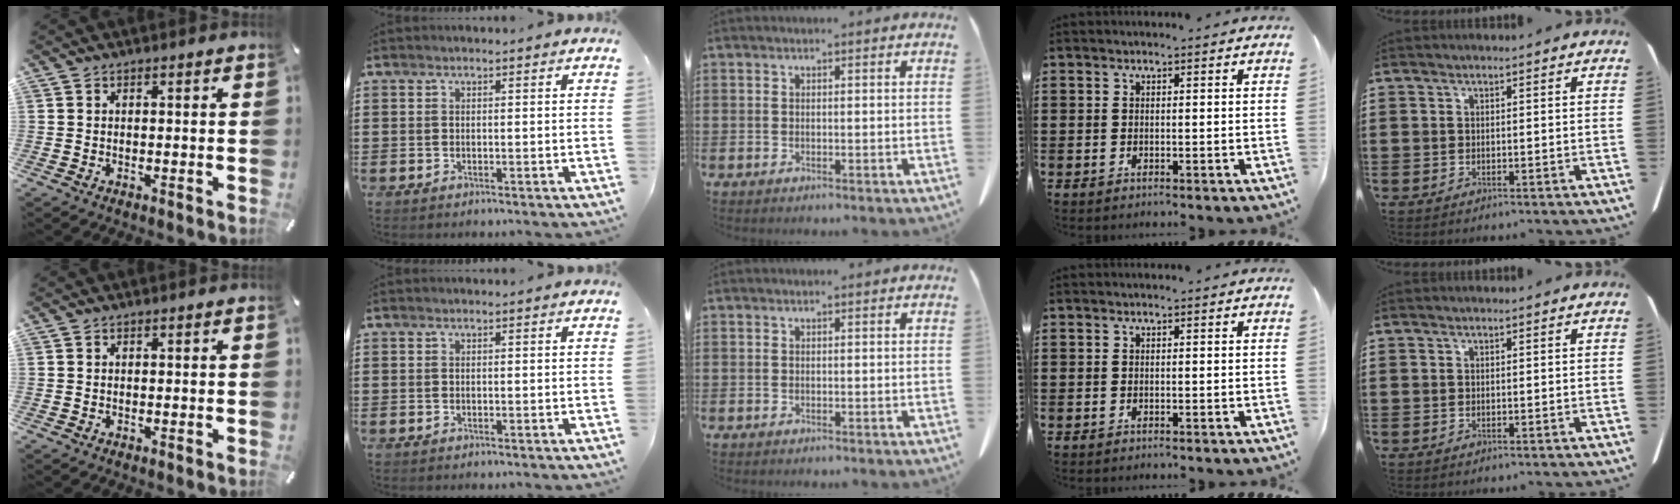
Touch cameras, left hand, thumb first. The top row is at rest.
{}